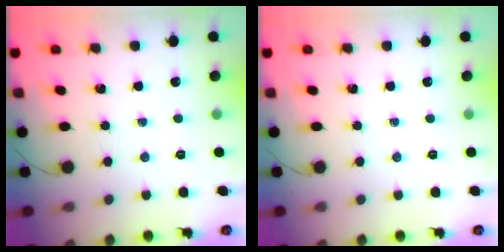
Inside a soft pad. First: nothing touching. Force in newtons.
{"total": 0.0}